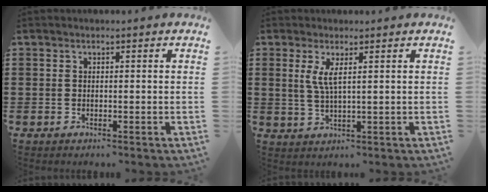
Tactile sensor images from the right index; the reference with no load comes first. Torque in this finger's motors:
{"motor_torque": [0.16, -0.02, 0.26, 0.13]}